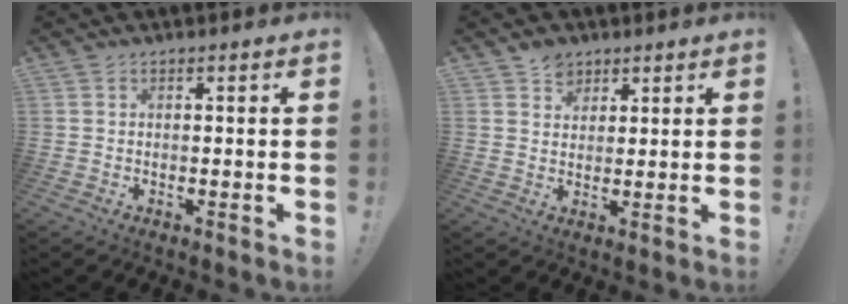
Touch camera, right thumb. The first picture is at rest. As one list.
[{"total": 4.7, "force": [3.2, 3.4, 0.8], "torque": [0.001, -0.019, 0.056]}]